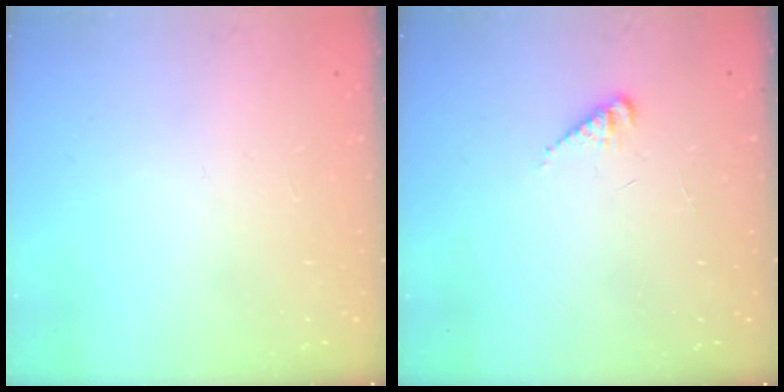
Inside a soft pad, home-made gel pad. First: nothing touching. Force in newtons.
{"total": 2.7, "press": 2.6, "slide": 0.4}